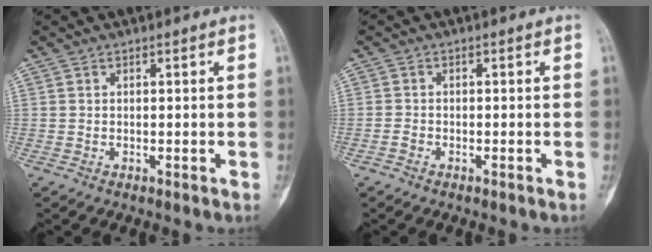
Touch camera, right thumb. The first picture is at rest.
{"total": 1.1, "force": [-0.8, 0.6, 0.5], "torque": [-0.007, 0.002, -0.019]}